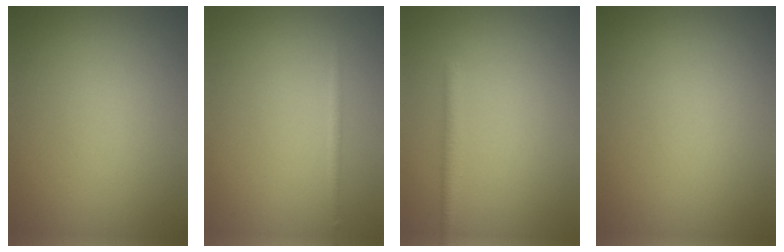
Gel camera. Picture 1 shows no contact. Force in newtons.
{"total": 0.8, "press": 0.8, "slide": 0.0}
{"total": 1.3, "press": 1.3, "slide": 0.1}
{"total": 0.0}